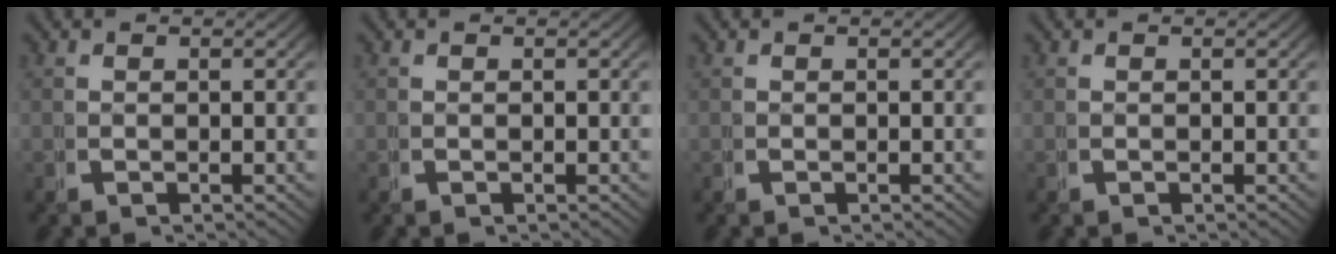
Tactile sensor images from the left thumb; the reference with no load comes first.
{"total": 0.0}
{"total": 0.0}
{"total": 0.0}